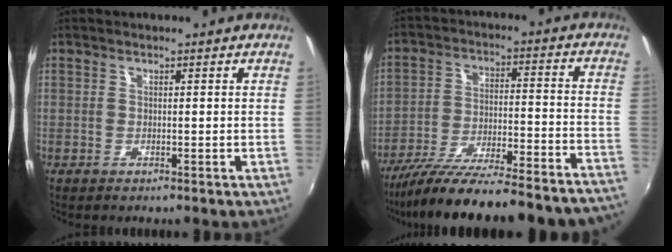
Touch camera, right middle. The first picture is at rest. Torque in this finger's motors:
{"motor_torque": [0.99, -1.14, 0.40, 0.14]}